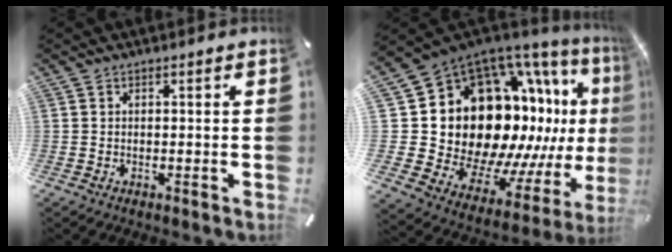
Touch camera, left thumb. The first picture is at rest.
{"total": 23.1, "force": [5.5, 16.6, 15.2], "torque": [-0.245, -0.121, 0.148]}